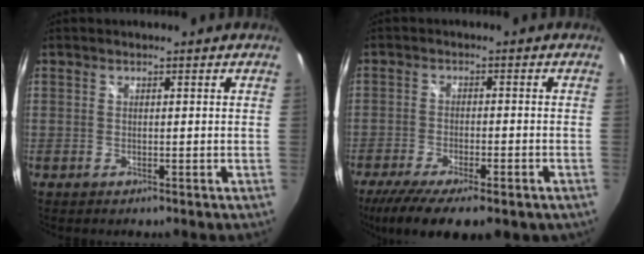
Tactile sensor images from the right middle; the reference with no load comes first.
{"total": 14.3, "force": [-10.0, 4.3, 9.2], "torque": [-0.187, -0.054, -0.153]}